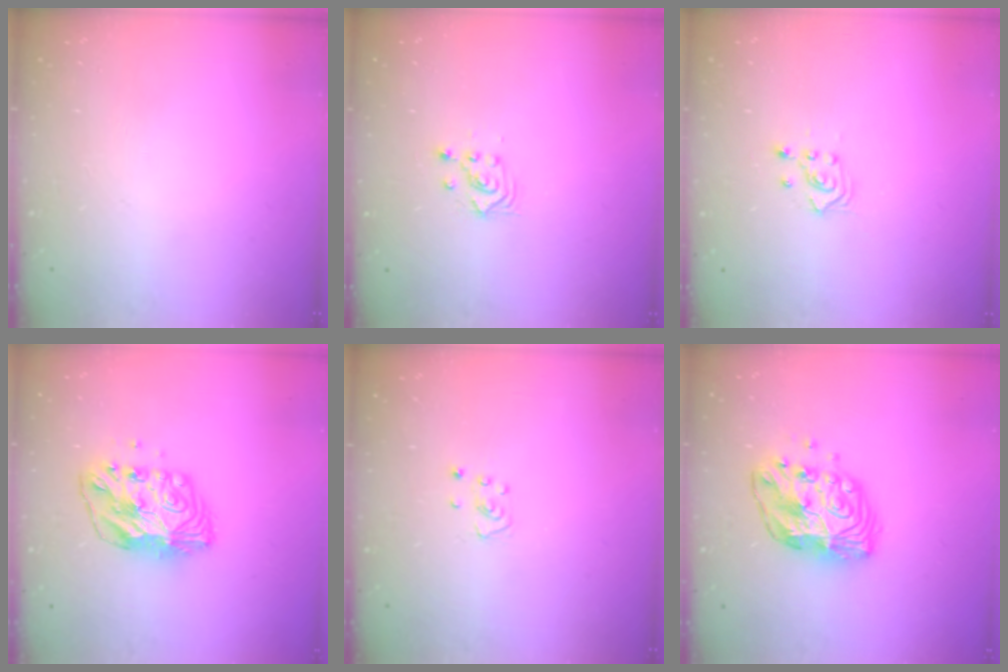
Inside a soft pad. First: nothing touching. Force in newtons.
{"total": 2.3, "press": 2.3, "slide": 0.2}
{"total": 2.6, "press": 2.4, "slide": 1.0}
{"total": 9.6, "press": 9.5, "slide": 1.0}
{"total": 3.3, "press": 3.3, "slide": 0.3}
{"total": 11.9, "press": 11.9, "slide": 0.8}